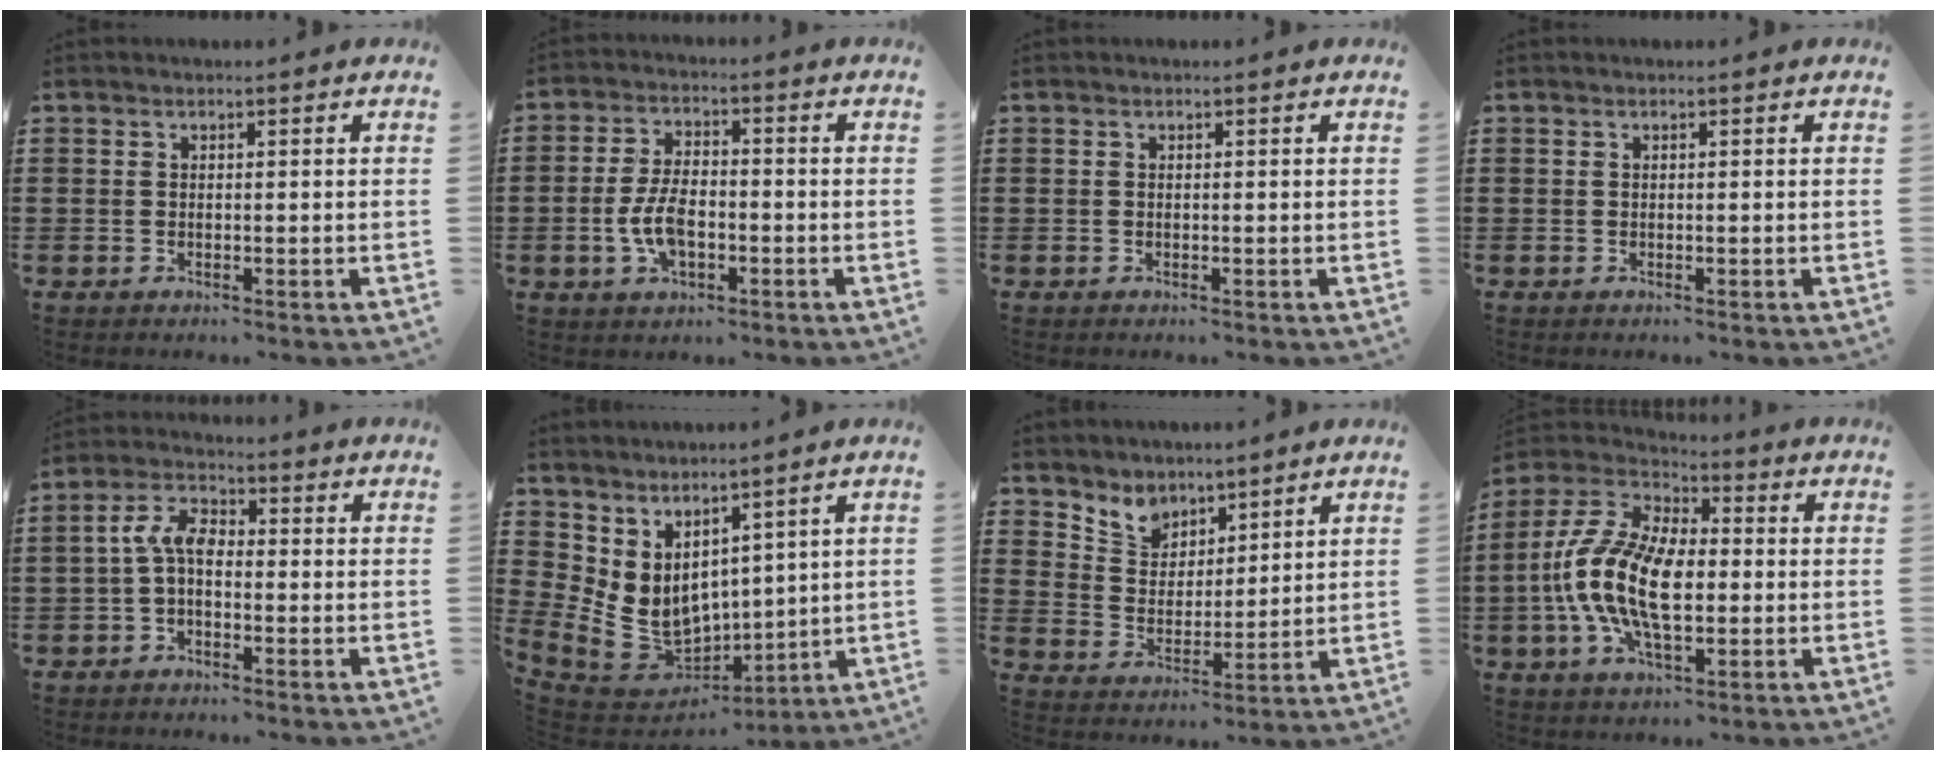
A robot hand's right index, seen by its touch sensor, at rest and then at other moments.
{"total": 6.7, "force": [-1.6, 3.5, 5.5], "torque": [-0.123, 0.002, -0.034]}
{"total": 0.0}
{"total": 0.0}
{"total": 5.0, "force": [-0.4, 2.6, 4.3], "torque": [-0.105, 0.001, -0.015]}
{"total": 8.3, "force": [1.8, 6.5, 4.9], "torque": [-0.147, -0.036, 0.041]}
{"total": 4.9, "force": [4.0, 2.9, -0.3], "torque": [-0.025, -0.015, 0.073]}
{"total": 13.6, "force": [-1.9, 7.3, 11.2], "torque": [-0.266, -0.004, -0.040]}